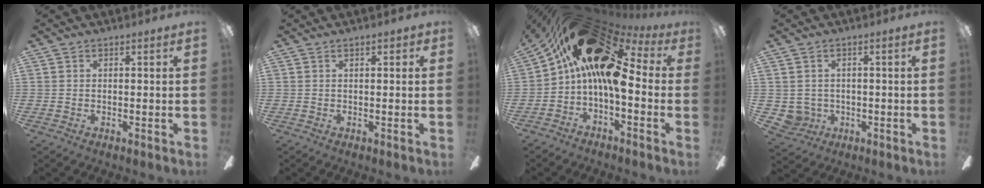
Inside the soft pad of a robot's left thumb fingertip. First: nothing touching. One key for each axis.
{"total": 0.8, "fx": 0.5, "fy": 0.5, "fz": 0.5, "tx": -0.001, "ty": 0.000, "tz": 0.006}
{"total": 25.9, "fx": 6.7, "fy": 12.9, "fz": 21.5, "tx": -0.382, "ty": -0.021, "tz": 0.119}
{"total": 3.9, "fx": 0.3, "fy": 3.9, "fz": 0.4, "tx": -0.026, "ty": 0.000, "tz": 0.009}